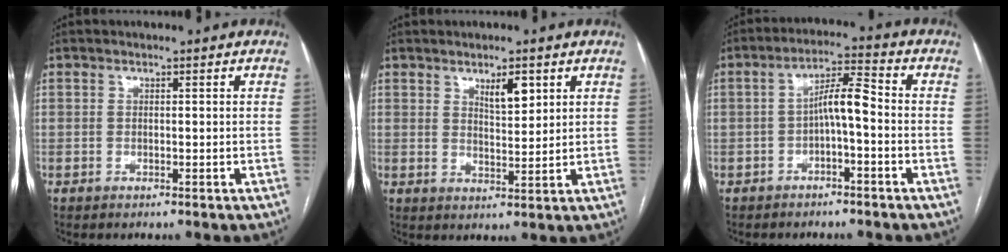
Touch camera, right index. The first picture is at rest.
{"total": 4.3, "force": [2.5, 1.2, 3.3], "torque": [-0.058, -0.003, 0.045]}
{"total": 5.5, "force": [-1.0, 0.9, 5.4], "torque": [-0.094, 0.023, -0.017]}